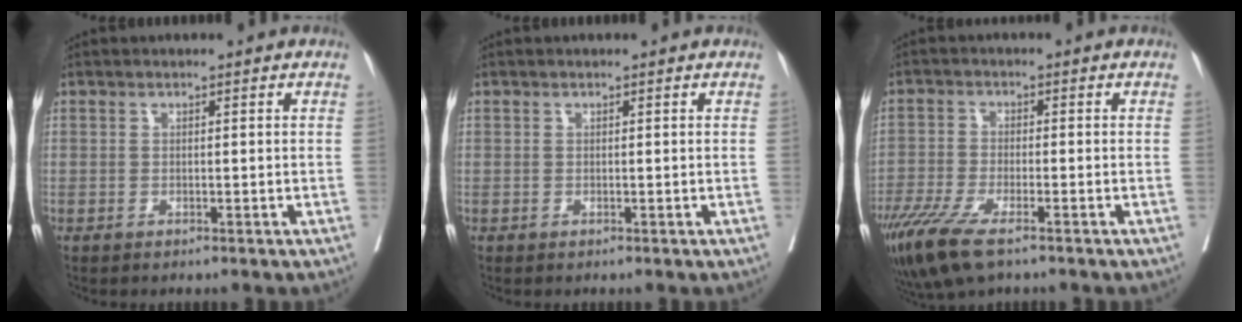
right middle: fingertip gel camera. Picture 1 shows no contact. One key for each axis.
{"total": 0.0}
{"total": 9.6, "fx": -6.5, "fy": 2.4, "fz": 6.7, "tx": -0.125, "ty": -0.023, "tz": -0.113}